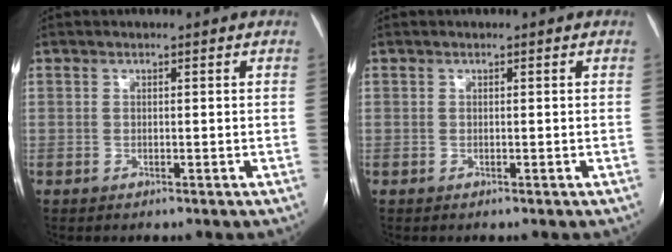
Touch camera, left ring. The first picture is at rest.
{"total": 0.0}